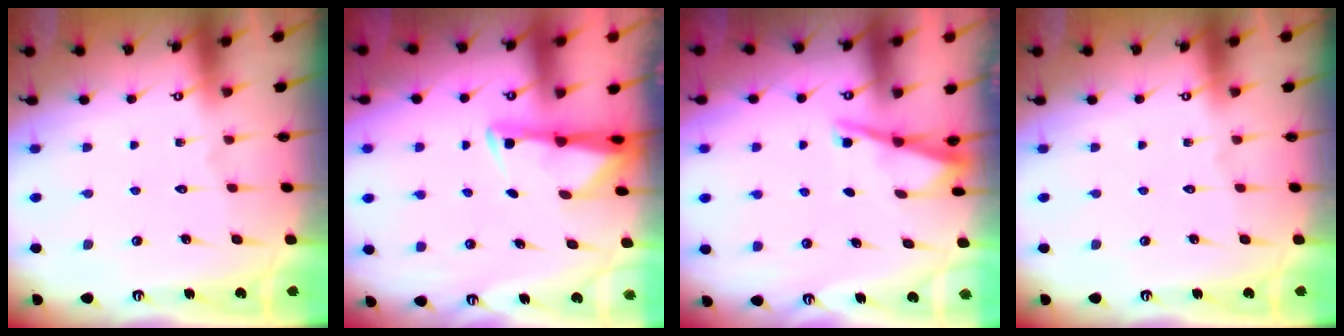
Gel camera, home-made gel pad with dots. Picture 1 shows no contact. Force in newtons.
{"total": 3.0, "press": 3.0, "slide": 0.5}
{"total": 2.9, "press": 2.9, "slide": 0.2}
{"total": 0.0}